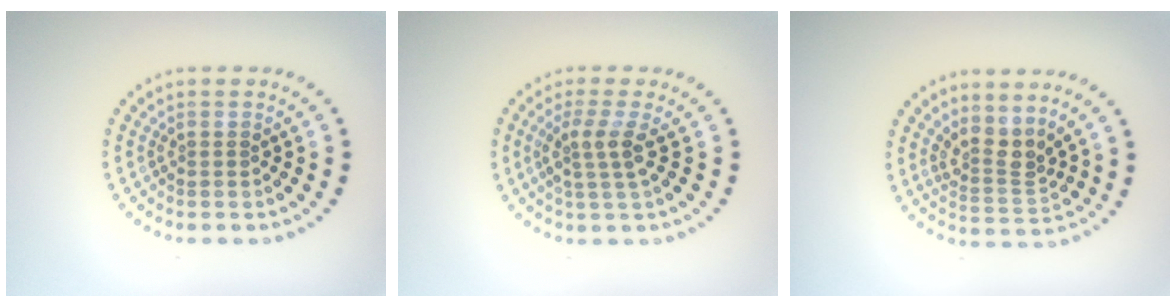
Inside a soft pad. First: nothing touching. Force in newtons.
{"total": 2.5, "press": 2.0, "slide": 1.6}
{"total": 2.8, "press": 2.0, "slide": 1.9}